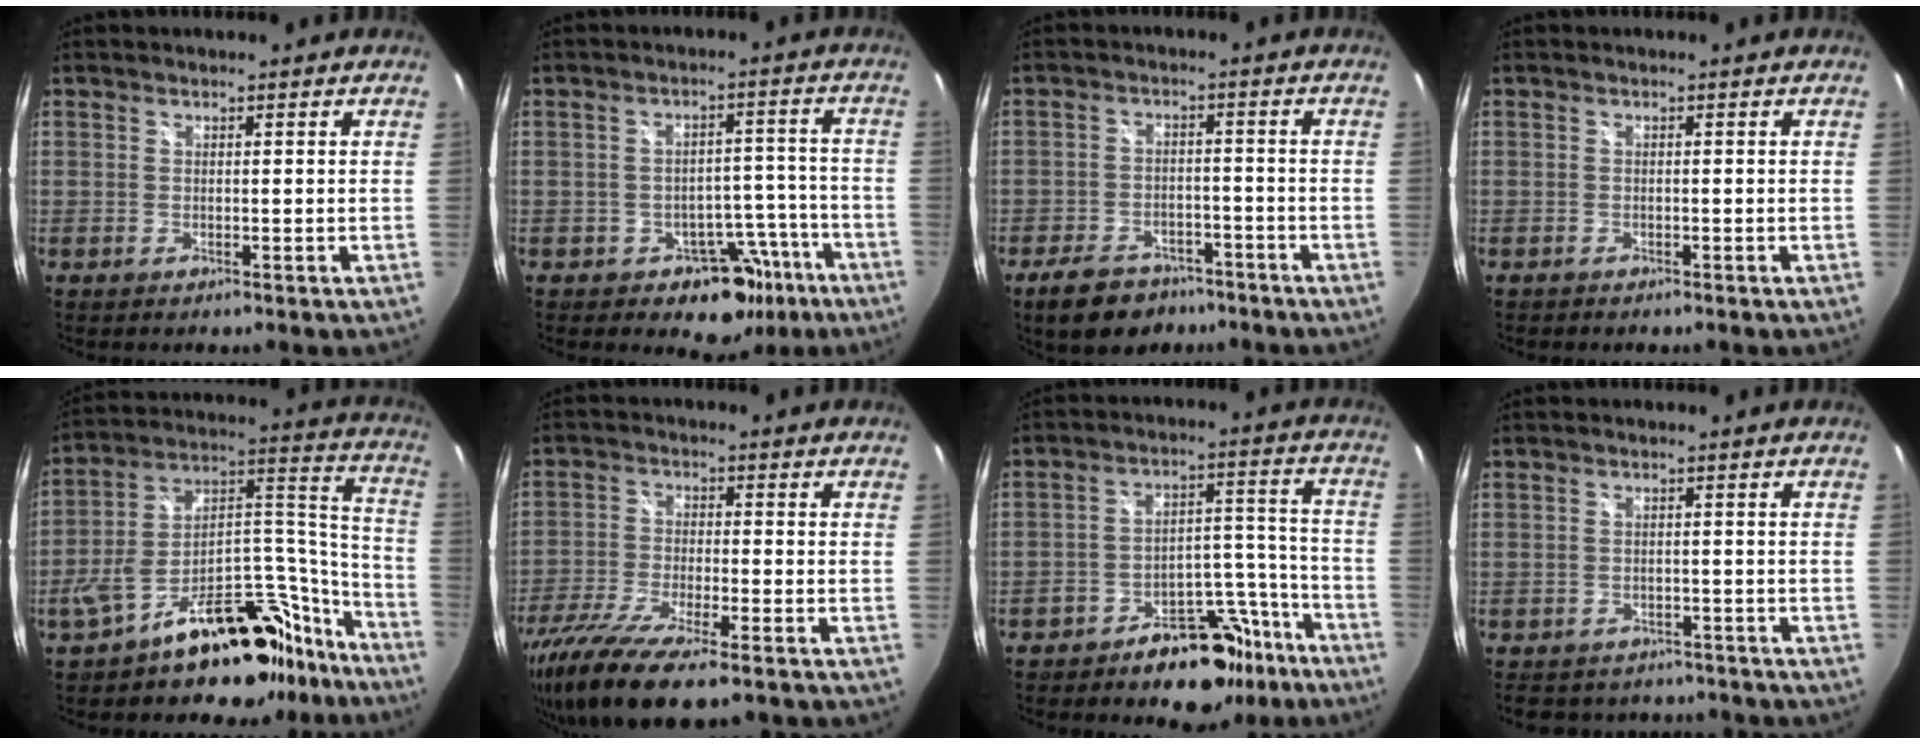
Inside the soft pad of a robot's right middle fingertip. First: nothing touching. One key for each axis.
{"total": 9.0, "fx": -5.7, "fy": 6.3, "fz": 3.2, "tx": -0.037, "ty": 0.043, "tz": -0.055}
{"total": 10.3, "fx": -7.5, "fy": 5.6, "fz": 4.2, "tx": -0.103, "ty": 0.009, "tz": -0.109}
{"total": 1.0, "fx": -0.9, "fy": 0.5, "fz": 0.1, "tx": -0.008, "ty": -0.002, "tz": -0.015}
{"total": 20.8, "fx": -17.0, "fy": 8.4, "fz": 8.5, "tx": -0.091, "ty": 0.086, "tz": -0.244}
{"total": 16.6, "fx": -12.1, "fy": 3.7, "fz": 10.8, "tx": -0.236, "ty": -0.060, "tz": -0.221}
{"total": 14.6, "fx": -11.3, "fy": 7.3, "fz": 5.7, "tx": -0.071, "ty": 0.053, "tz": -0.147}
{"total": 10.5, "fx": -8.8, "fy": 4.6, "fz": 3.2, "tx": -0.072, "ty": -0.002, "tz": -0.117}